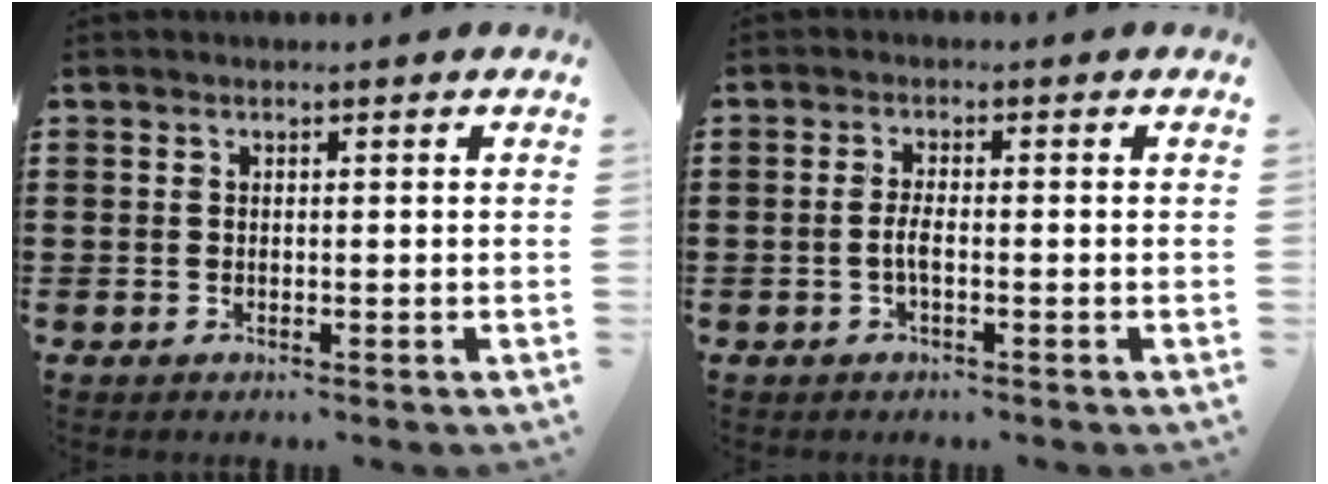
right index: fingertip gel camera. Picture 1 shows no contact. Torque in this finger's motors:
{"motor_torque": [2.14, 0.00, 0.09, 0.02]}